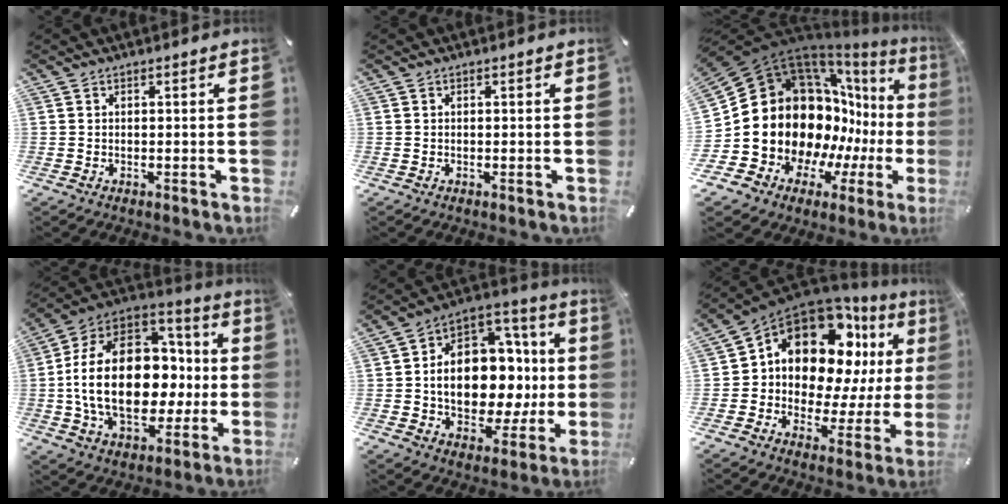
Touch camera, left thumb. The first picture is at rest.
{"total": 0.0}
{"total": 21.9, "force": [0.8, 18.1, 12.3], "torque": [-0.210, -0.083, 0.075]}
{"total": 26.2, "force": [-1.7, 18.0, 18.9], "torque": [-0.369, 0.005, -0.020]}
{"total": 18.0, "force": [-1.3, 13.1, 12.2], "torque": [-0.192, -0.011, -0.015]}
{"total": 15.5, "force": [7.1, 10.4, 9.0], "torque": [-0.146, -0.075, 0.120]}